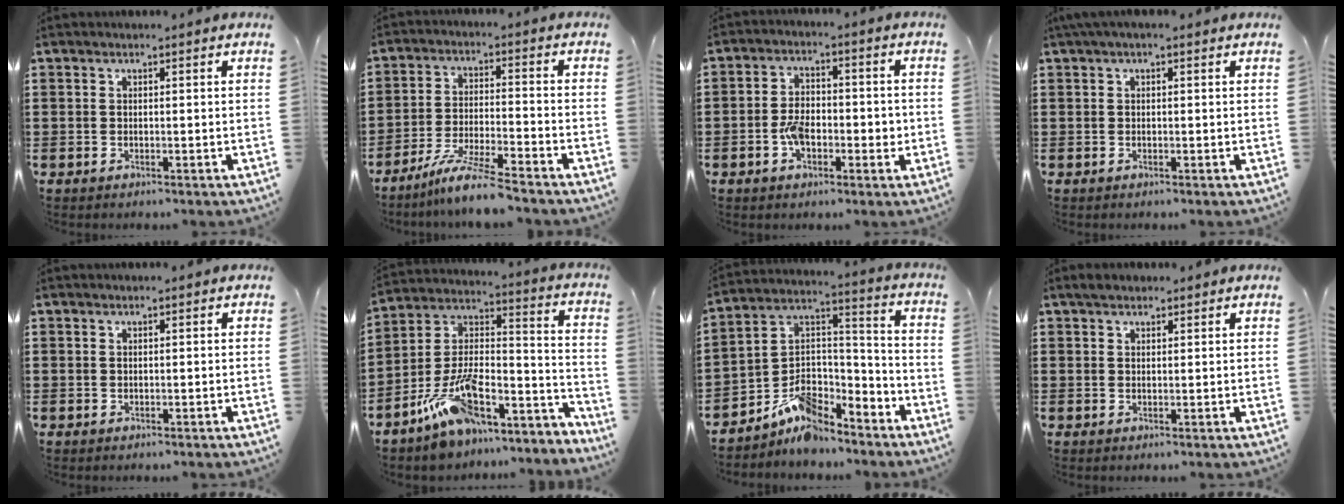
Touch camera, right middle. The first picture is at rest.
{"total": 7.9, "force": [-6.9, -0.3, 3.9], "torque": [-0.086, -0.015, -0.133]}
{"total": 5.2, "force": [-1.5, 3.2, 3.8], "torque": [-0.060, 0.009, -0.028]}
{"total": 0.9, "force": [0.2, 0.2, 0.9], "torque": [-0.017, 0.002, 0.004]}
{"total": 0.0}
{"total": 11.9, "force": [-8.0, 4.7, 7.4], "torque": [-0.144, 0.020, -0.155]}
{"total": 7.8, "force": [-6.4, 3.6, 2.5], "torque": [-0.053, 0.005, -0.126]}
{"total": 1.4, "force": [1.2, 0.8, 0.3], "torque": [-0.001, 0.002, 0.021]}